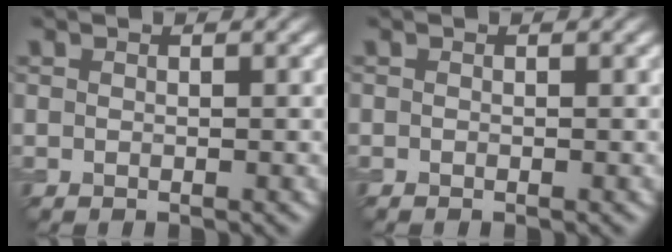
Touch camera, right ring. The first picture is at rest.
{"total": 0.0}